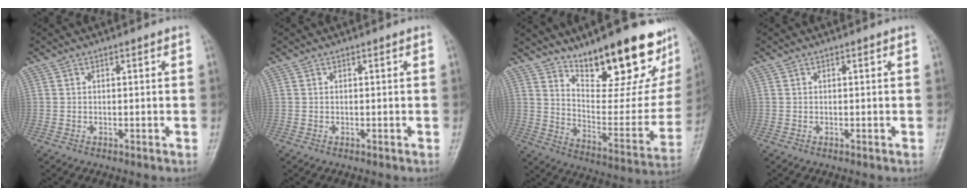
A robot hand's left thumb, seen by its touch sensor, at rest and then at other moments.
{"total": 0.0}
{"total": 24.7, "force": [17.2, 8.3, 15.6], "torque": [-0.180, -0.108, 0.259]}
{"total": 0.0}